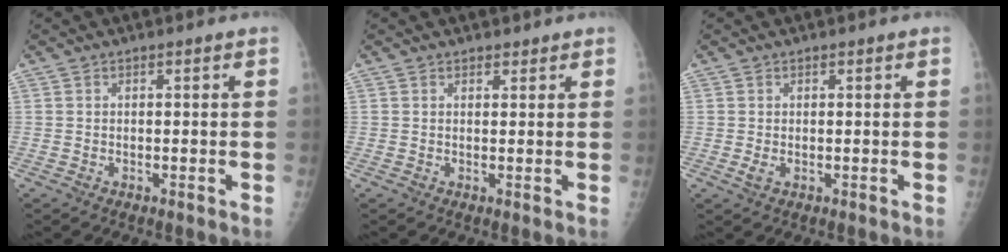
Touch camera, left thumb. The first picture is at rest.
{"total": 1.5, "force": [1.1, 1.0, 0.1], "torque": [0.014, -0.006, 0.009]}
{"total": 1.6, "force": [0.0, 1.2, 1.1], "torque": [-0.023, -0.002, 0.000]}